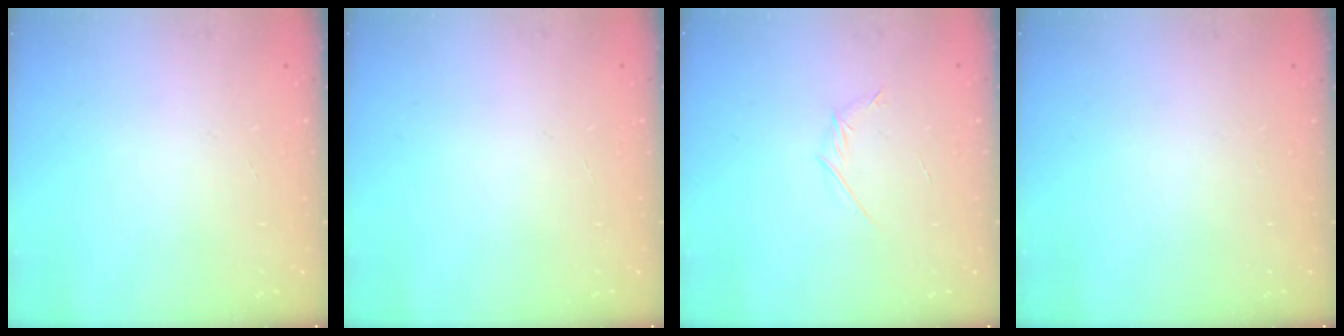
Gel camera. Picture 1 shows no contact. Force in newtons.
{"total": 0.0}
{"total": 3.4, "press": 3.3, "slide": 0.9}
{"total": 0.0}